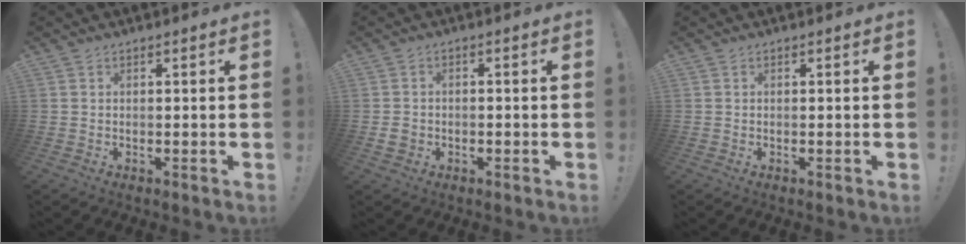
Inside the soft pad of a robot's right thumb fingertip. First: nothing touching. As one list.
[{"total": 2.7, "force": [-1.2, 2.1, 1.2], "torque": [-0.025, 0.005, -0.022]}, {"total": 0.0}]